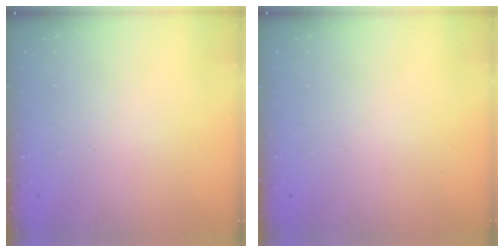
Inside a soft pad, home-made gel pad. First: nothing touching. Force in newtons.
{"total": 0.0}